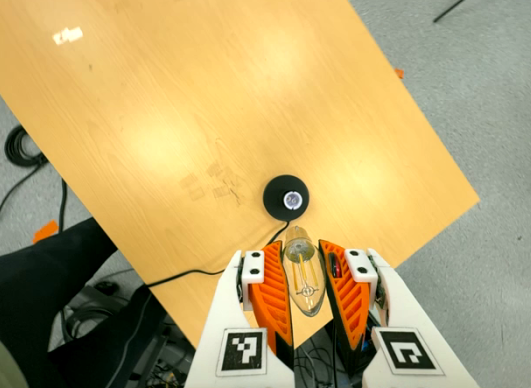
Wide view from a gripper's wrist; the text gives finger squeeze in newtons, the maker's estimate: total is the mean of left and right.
{"total": 19.4, "left": 20.5, "right": 18.3}